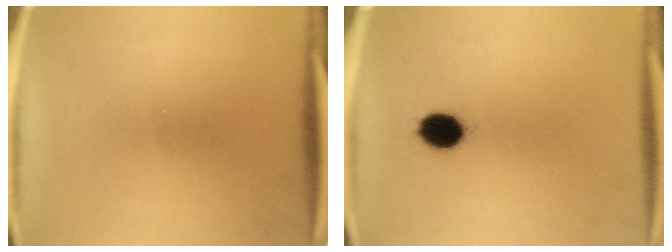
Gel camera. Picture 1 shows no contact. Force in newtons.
{"total": 5.7}